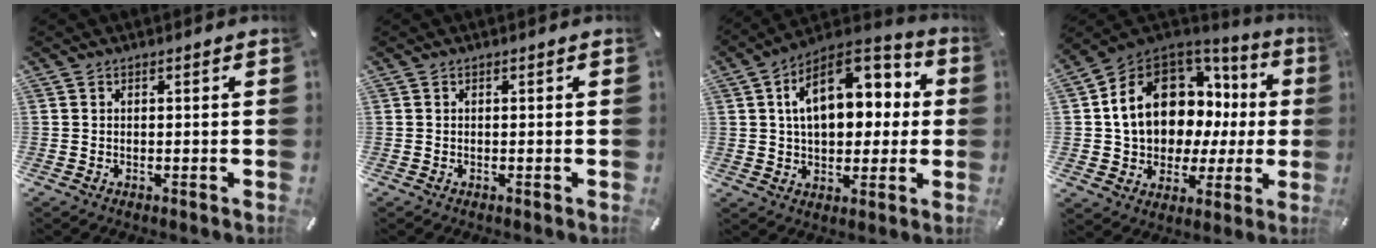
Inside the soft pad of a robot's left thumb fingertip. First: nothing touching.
{"total": 0.0}
{"total": 16.6, "force": [4.6, 10.6, 11.9], "torque": [-0.187, -0.012, 0.081]}
{"total": 15.9, "force": [4.8, 12.1, 9.1], "torque": [-0.180, -0.035, 0.090]}